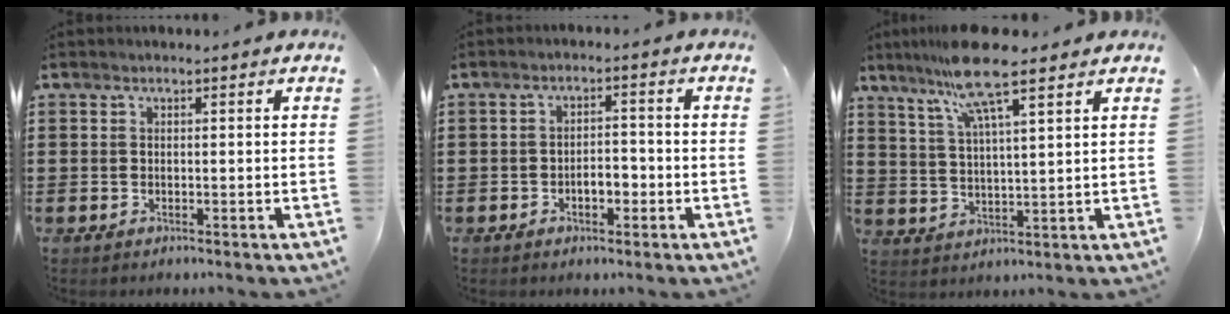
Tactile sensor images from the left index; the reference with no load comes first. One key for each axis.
{"total": 3.3, "fx": -1.3, "fy": 1.6, "fz": 2.6, "tx": -0.049, "ty": 0.006, "tz": -0.025}
{"total": 10.5, "fx": 7.6, "fy": 0.9, "fz": 7.1, "tx": -0.150, "ty": -0.014, "tz": 0.134}